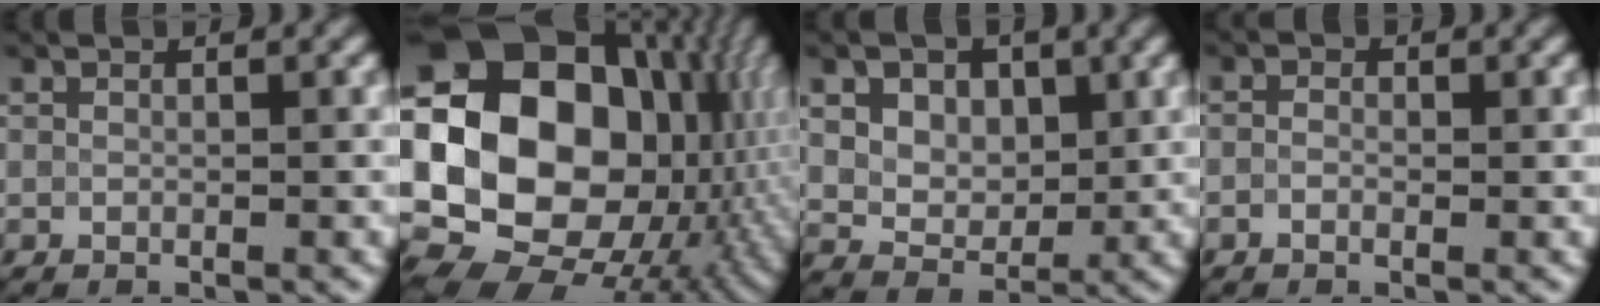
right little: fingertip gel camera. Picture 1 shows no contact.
{"total": 22.5, "force": [1.2, 17.6, 14.0], "torque": [-0.280, 0.002, 0.003]}
{"total": 8.2, "force": [3.5, 5.9, 4.4], "torque": [-0.073, 0.024, 0.053]}
{"total": 0.7, "force": [-0.3, 0.4, 0.5], "torque": [-0.009, 0.002, -0.009]}